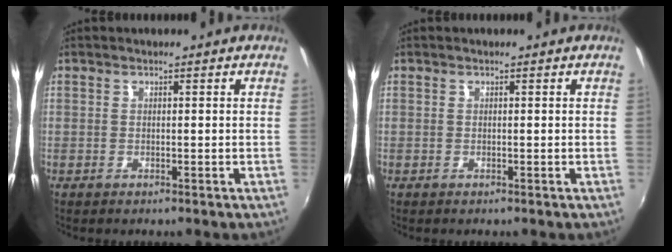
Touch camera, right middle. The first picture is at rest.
{"total": 0.0}